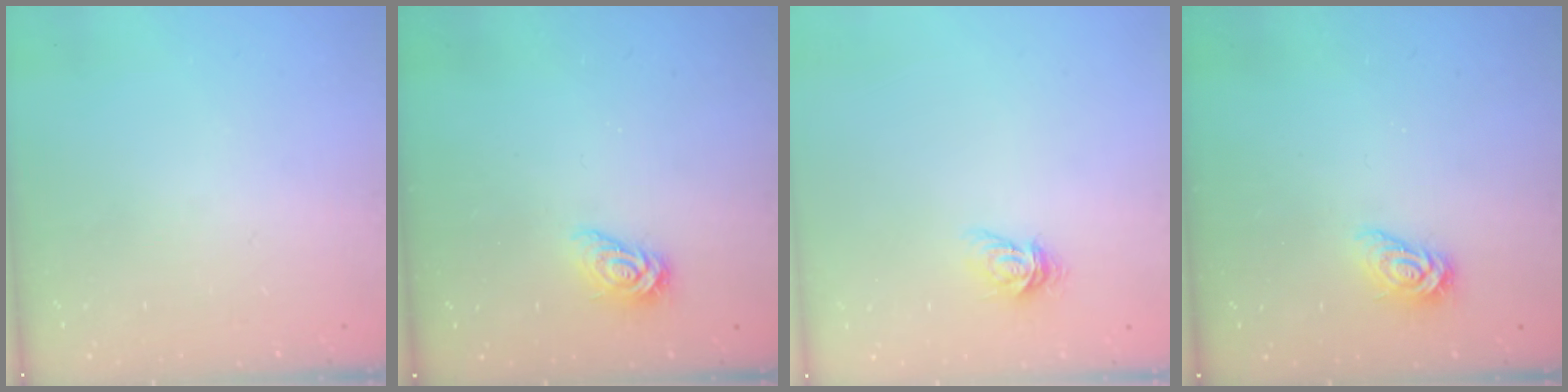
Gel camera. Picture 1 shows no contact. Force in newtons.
{"total": 6.4, "press": 6.4, "slide": 0.7}
{"total": 5.5, "press": 5.5, "slide": 0.4}
{"total": 6.4, "press": 6.4, "slide": 0.7}